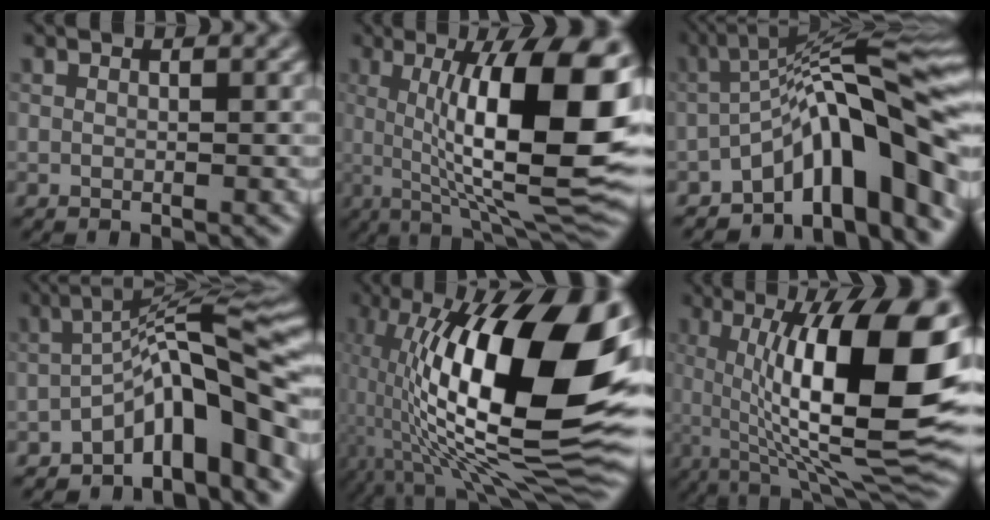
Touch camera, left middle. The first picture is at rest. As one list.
[{"total": 14.6, "force": [1.6, 3.6, 14.1], "torque": [-0.185, 0.004, 0.024]}, {"total": 13.2, "force": [-5.1, 3.7, 11.5], "torque": [-0.146, 0.031, -0.081]}, {"total": 10.2, "force": [-5.2, 2.5, 8.4], "torque": [-0.099, 0.028, -0.090]}, {"total": 19.3, "force": [0.5, 7.5, 17.7], "torque": [-0.293, 0.031, -0.007]}, {"total": 16.0, "force": [2.3, 4.2, 15.3], "torque": [-0.204, 0.005, 0.035]}]